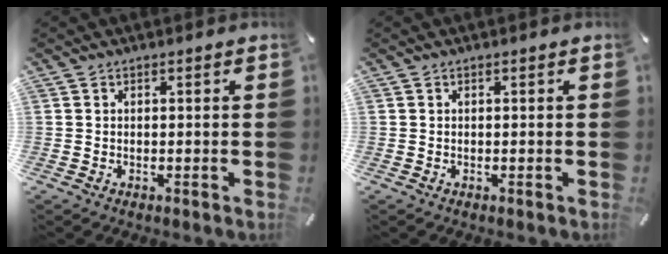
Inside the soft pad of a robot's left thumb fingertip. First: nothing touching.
{"total": 0.0}